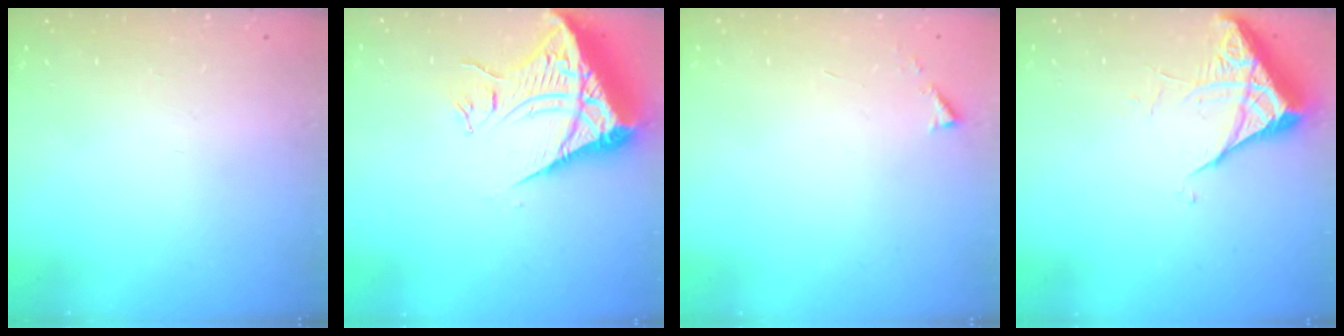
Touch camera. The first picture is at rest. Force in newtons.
{"total": 10.3, "press": 10.3, "slide": 1.2}
{"total": 2.9, "press": 2.9, "slide": 0.4}
{"total": 5.4, "press": 5.4, "slide": 0.3}